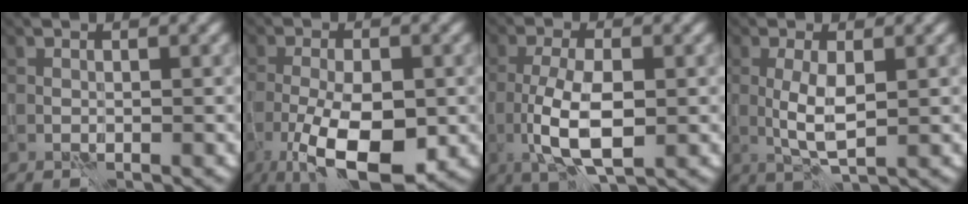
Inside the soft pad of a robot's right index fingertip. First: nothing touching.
{"total": 9.1, "force": [-3.5, 3.3, 7.8], "torque": [-0.144, -0.009, -0.056]}
{"total": 5.8, "force": [-1.1, 2.2, 5.3], "torque": [-0.110, -0.005, -0.020]}
{"total": 3.2, "force": [-0.1, 0.8, 3.0], "torque": [-0.065, 0.000, -0.003]}